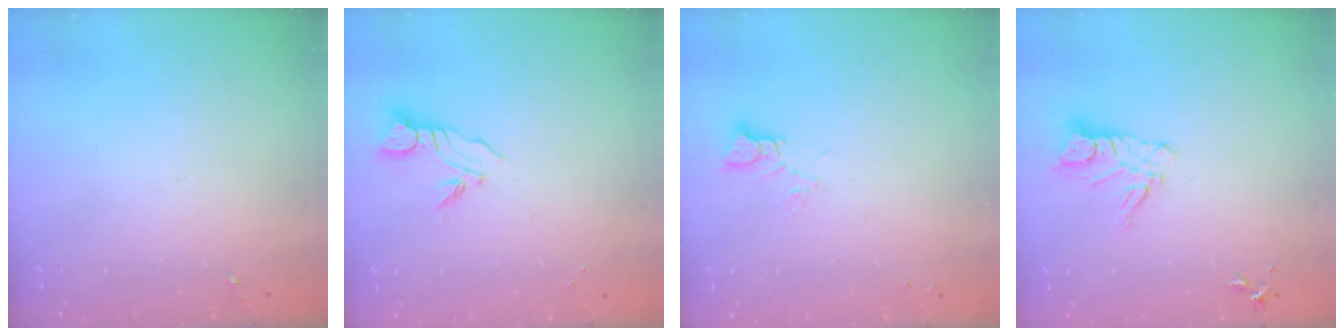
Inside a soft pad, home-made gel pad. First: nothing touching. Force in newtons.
{"total": 4.9, "press": 4.9, "slide": 0.1}
{"total": 3.4, "press": 3.4, "slide": 0.2}
{"total": 8.6, "press": 8.5, "slide": 0.9}